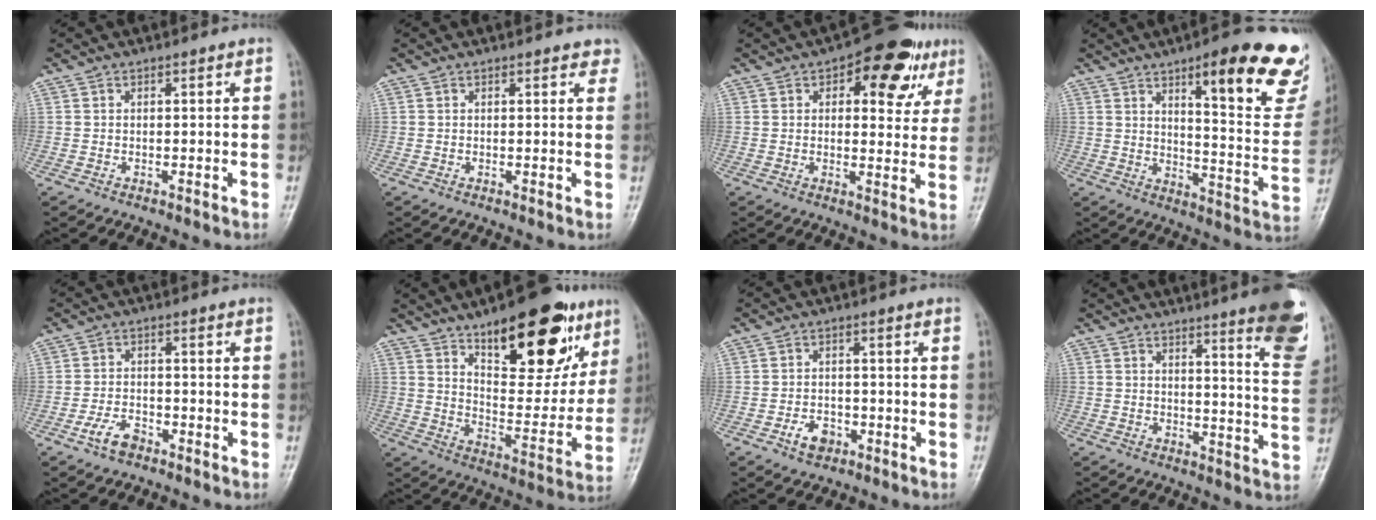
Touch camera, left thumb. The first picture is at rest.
{"total": 2.0, "force": [1.5, 1.1, 0.9], "torque": [0.013, -0.002, 0.009]}
{"total": 13.4, "force": [6.1, 6.8, 9.8], "torque": [-0.074, -0.007, 0.074]}
{"total": 23.6, "force": [14.0, 6.1, 18.0], "torque": [-0.190, -0.071, 0.187]}
{"total": 4.5, "force": [-2.8, 2.4, 2.6], "torque": [-0.048, 0.019, -0.052]}
{"total": 23.5, "force": [13.3, 9.8, 16.8], "torque": [-0.188, -0.055, 0.207]}
{"total": 4.3, "force": [-2.1, 3.0, 2.3], "torque": [-0.027, 0.015, -0.035]}
{"total": 14.3, "force": [9.1, 2.1, 10.8], "torque": [-0.108, -0.058, 0.104]}